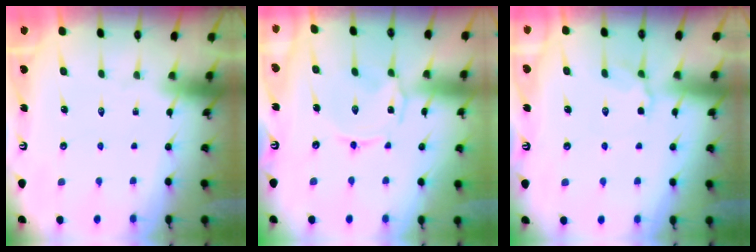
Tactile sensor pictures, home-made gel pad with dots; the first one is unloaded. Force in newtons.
{"total": 1.4, "press": 1.3, "slide": 0.5}
{"total": 3.9, "press": 3.7, "slide": 1.2}